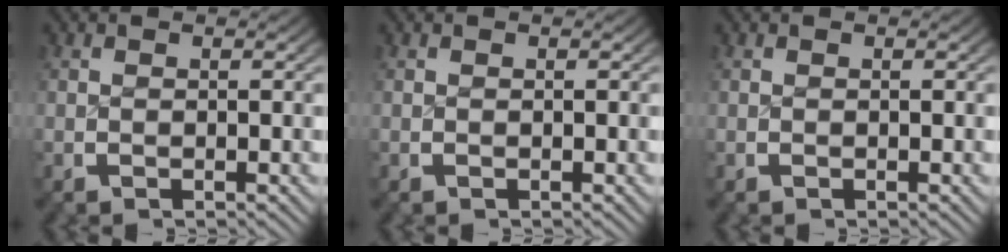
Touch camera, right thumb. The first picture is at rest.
{"total": 0.0}
{"total": 0.0}